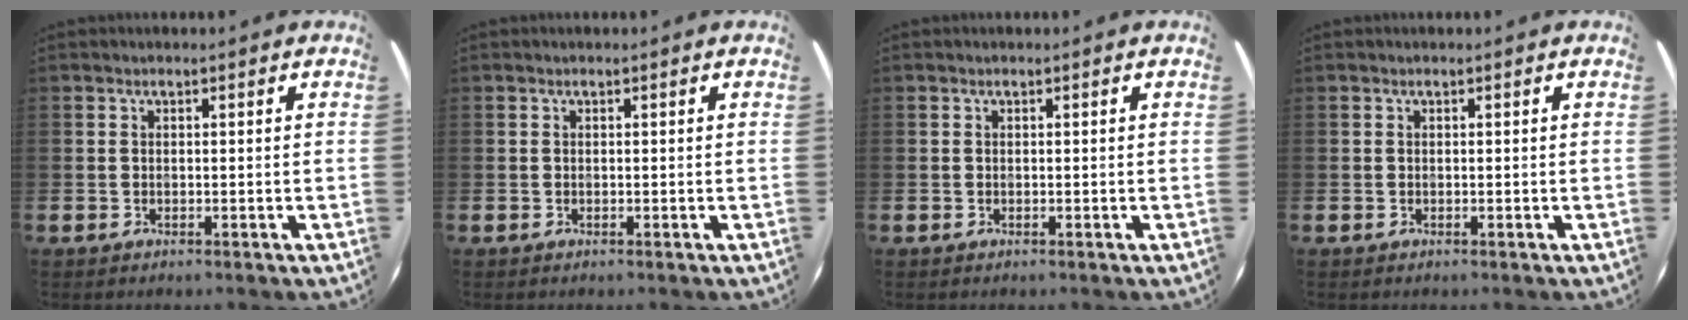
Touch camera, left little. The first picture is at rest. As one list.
[{"total": 0.0}, {"total": 0.0}, {"total": 0.0}]